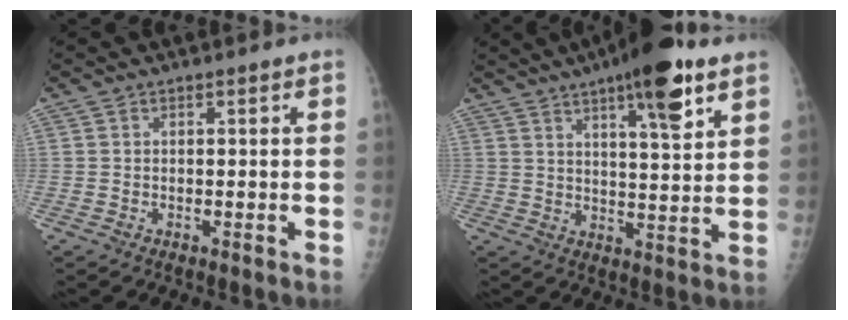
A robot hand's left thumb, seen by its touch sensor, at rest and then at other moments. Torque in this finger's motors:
{"motor_torque": [1.40, 0.26, 1.48, -0.63, 0.10]}